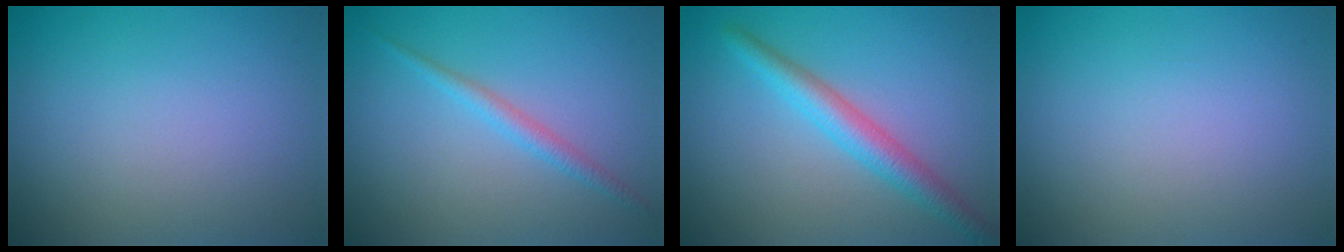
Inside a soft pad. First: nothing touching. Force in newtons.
{"total": 1.7, "press": 1.7, "slide": 0.1}
{"total": 3.4, "press": 3.4, "slide": 0.1}
{"total": 0.0}